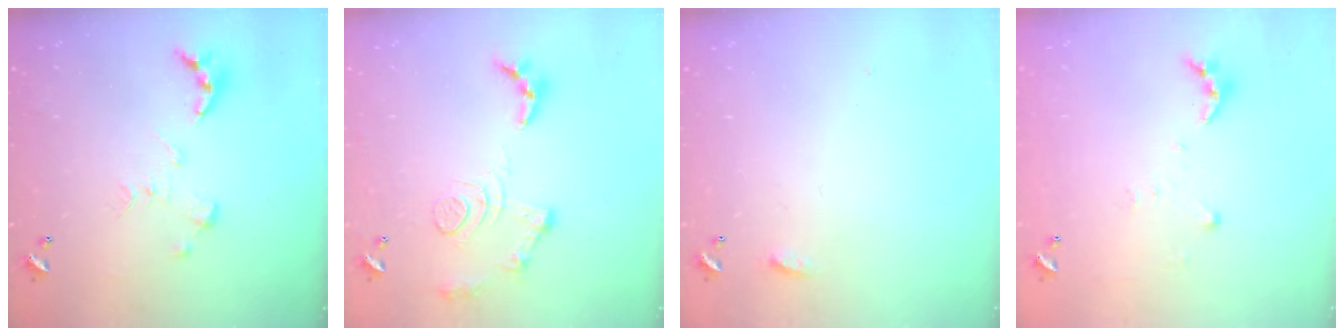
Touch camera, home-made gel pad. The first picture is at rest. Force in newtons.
{"total": 12.5, "press": 12.5, "slide": 1.1}
{"total": 4.3, "press": 4.3, "slide": 0.5}
{"total": 6.3, "press": 6.3, "slide": 0.6}